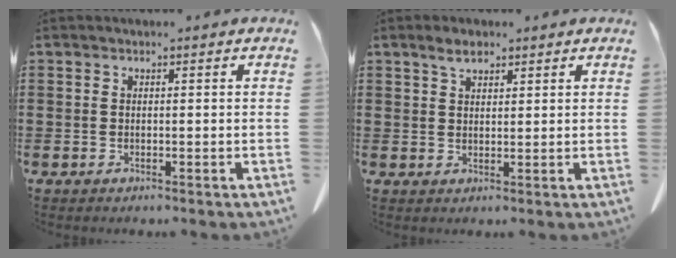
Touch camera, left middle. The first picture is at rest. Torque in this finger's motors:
{"motor_torque": [0.07, -0.03, -0.08, 0.00]}